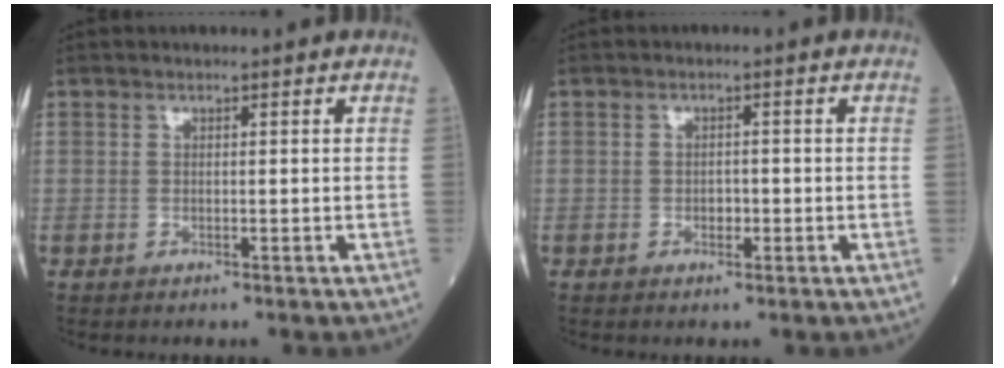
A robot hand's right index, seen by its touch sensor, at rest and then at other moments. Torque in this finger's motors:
{"motor_torque": [-0.03, -0.06, 0.00, 0.01]}